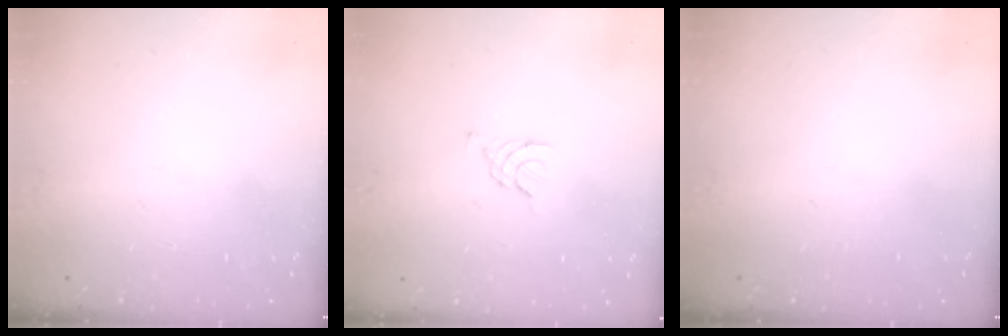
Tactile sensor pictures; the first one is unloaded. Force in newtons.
{"total": 3.3, "press": 3.2, "slide": 0.7}
{"total": 0.0}